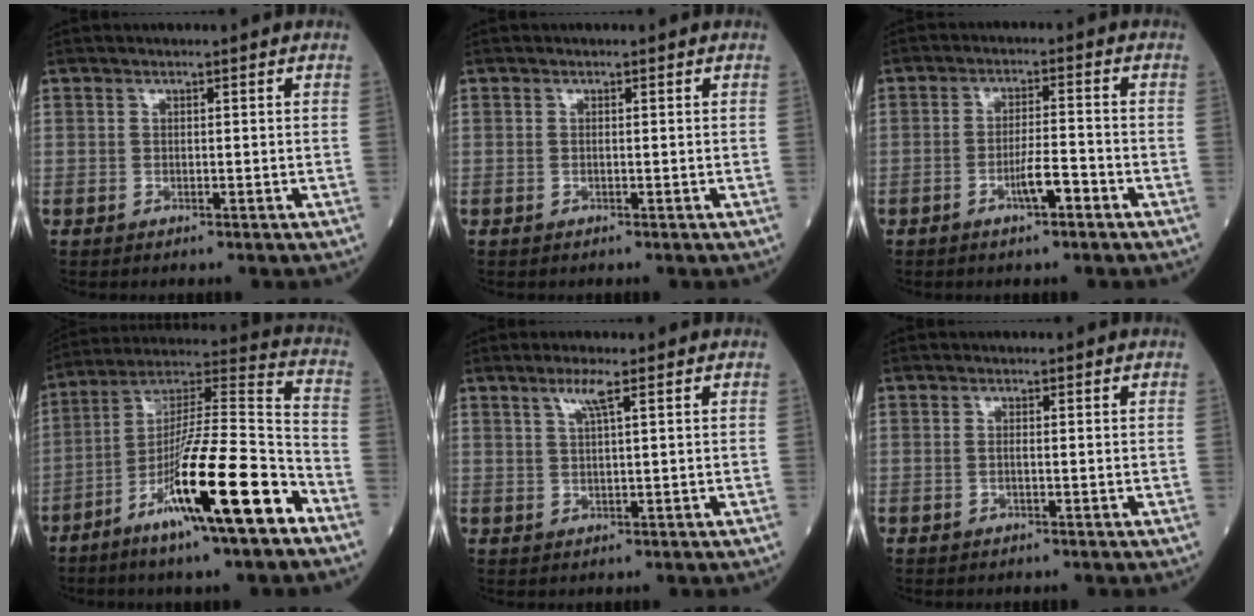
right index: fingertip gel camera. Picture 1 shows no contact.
{"total": 0.0}
{"total": 4.3, "force": [-2.3, 0.6, 3.6], "torque": [-0.064, 0.001, -0.041]}
{"total": 19.8, "force": [-10.0, 1.0, 17.0], "torque": [-0.305, -0.026, -0.175]}
{"total": 3.0, "force": [1.6, -0.3, 2.5], "torque": [-0.055, 0.002, 0.033]}
{"total": 0.7, "force": [0.0, 0.1, 0.7], "torque": [-0.014, 0.001, 0.000]}